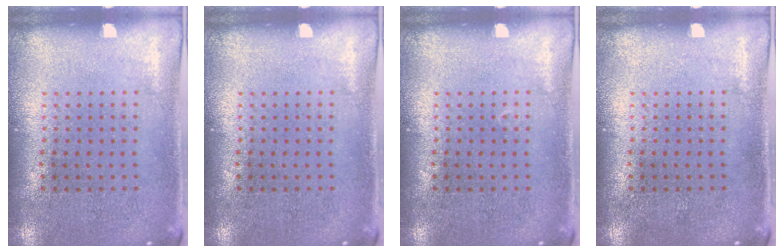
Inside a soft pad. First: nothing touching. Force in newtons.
{"total": 0.0}
{"total": 0.0}
{"total": 0.0}